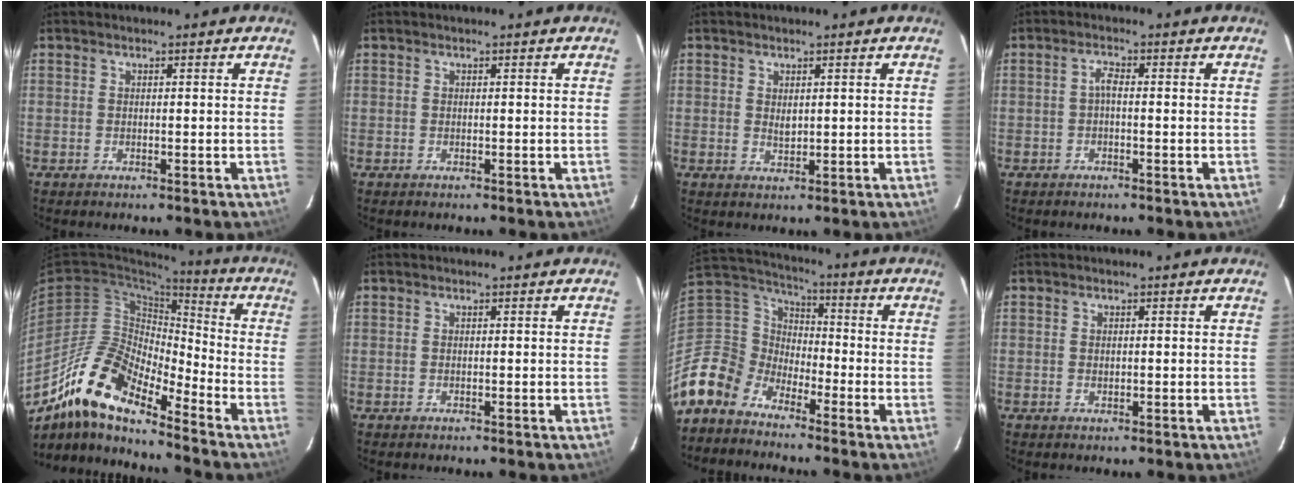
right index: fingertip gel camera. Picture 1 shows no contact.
{"total": 0.0}
{"total": 1.7, "force": [0.5, 1.1, 1.2], "torque": [-0.017, 0.000, 0.011]}
{"total": 1.6, "force": [-0.4, 0.5, 1.4], "torque": [-0.030, 0.008, -0.009]}
{"total": 16.1, "force": [-12.2, 4.3, 9.6], "torque": [-0.170, -0.012, -0.245]}
{"total": 0.0}
{"total": 11.1, "force": [-8.7, 6.6, 2.1], "torque": [-0.077, 0.030, -0.194]}
{"total": 0.8, "force": [0.0, 0.6, 0.6], "torque": [-0.009, 0.002, 0.001]}